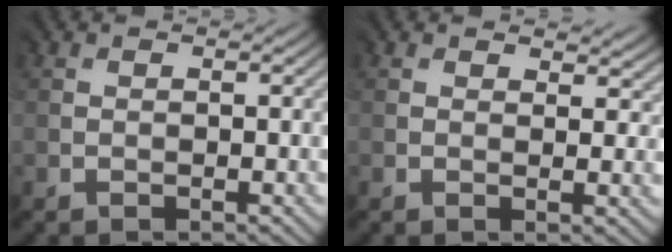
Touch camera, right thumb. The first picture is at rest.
{"total": 4.1, "force": [1.5, 2.3, 3.0], "torque": [-0.036, -0.004, 0.023]}